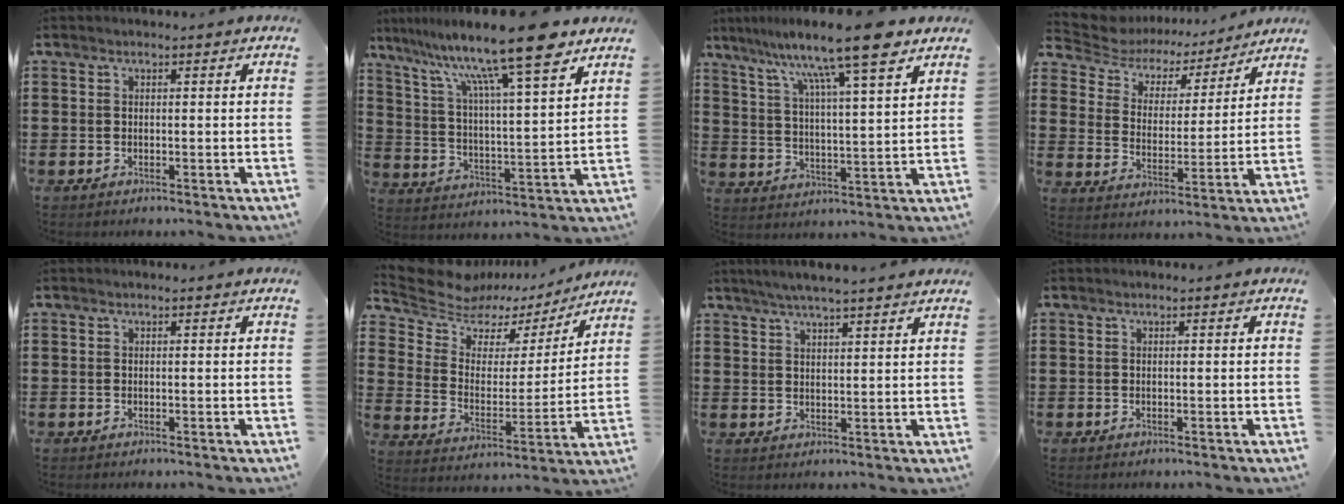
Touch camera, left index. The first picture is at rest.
{"total": 14.3, "force": [11.0, 0.8, 9.1], "torque": [-0.191, -0.062, 0.178]}
{"total": 12.4, "force": [9.2, 0.3, 8.3], "torque": [-0.161, -0.047, 0.144]}
{"total": 5.7, "force": [5.3, 2.0, 1.1], "torque": [-0.053, -0.036, 0.087]}
{"total": 0.0}
{"total": 8.8, "force": [7.4, 4.1, 2.4], "torque": [-0.084, -0.043, 0.130]}
{"total": 3.6, "force": [3.3, -0.3, 1.4], "torque": [-0.035, -0.006, 0.058]}
{"total": 0.0}